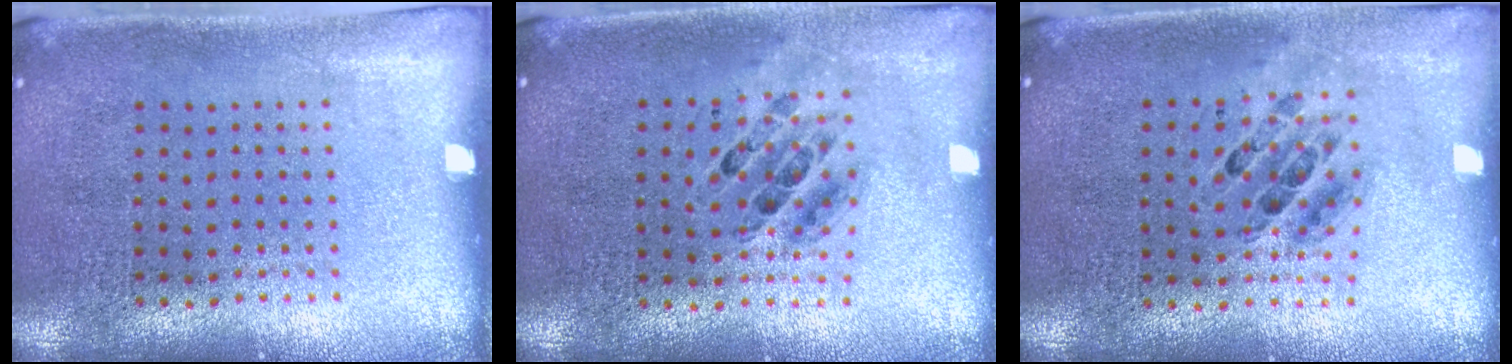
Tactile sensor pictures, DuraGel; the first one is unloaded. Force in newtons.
{"total": 0.7, "press": 0.7, "slide": 0.1}
{"total": 0.8, "press": 0.7, "slide": 0.1}